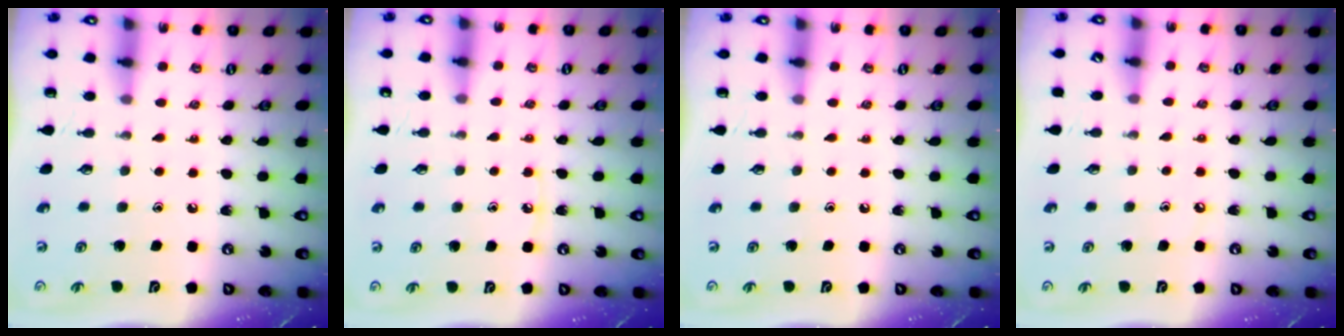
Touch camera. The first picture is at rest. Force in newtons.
{"total": 3.1, "press": 3.0, "slide": 0.5}
{"total": 0.0}
{"total": 2.5, "press": 2.4, "slide": 0.4}